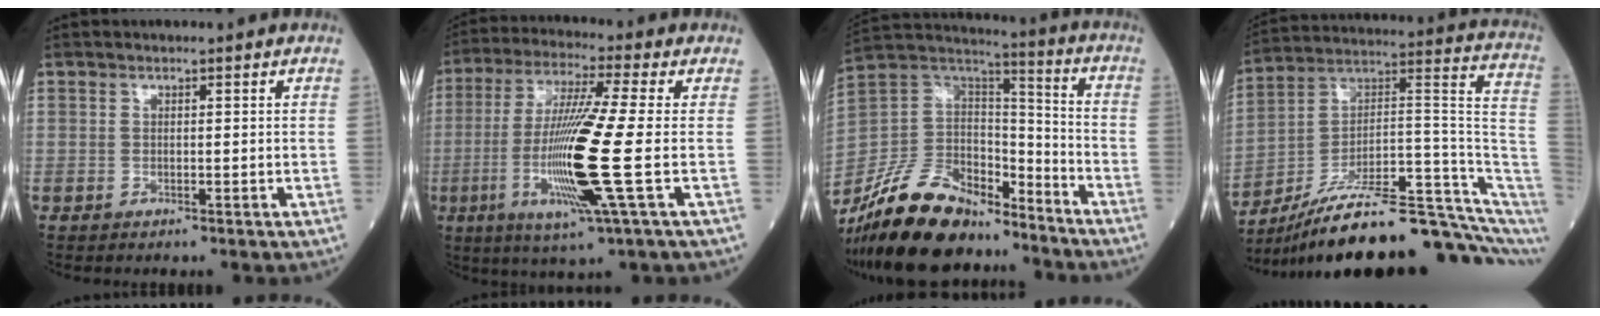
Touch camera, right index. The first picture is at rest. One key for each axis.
{"total": 14.7, "fx": -2.8, "fy": -1.0, "fz": 14.4, "tx": -0.293, "ty": -0.017, "tz": -0.062}
{"total": 19.1, "fx": -15.9, "fy": 7.0, "fz": 8.0, "tx": -0.161, "ty": 0.032, "tz": -0.289}
{"total": 25.4, "fx": -17.8, "fy": 3.1, "fz": 17.9, "tx": -0.181, "ty": 0.049, "tz": -0.275}